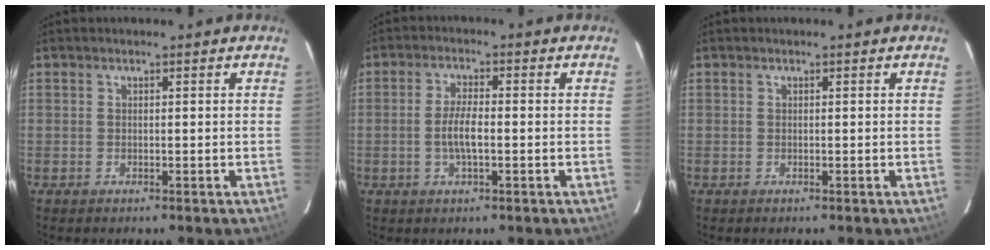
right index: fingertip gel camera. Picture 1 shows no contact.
{"total": 4.4, "force": [-1.0, 0.9, 4.2], "torque": [-0.086, 0.002, -0.020]}
{"total": 0.0}